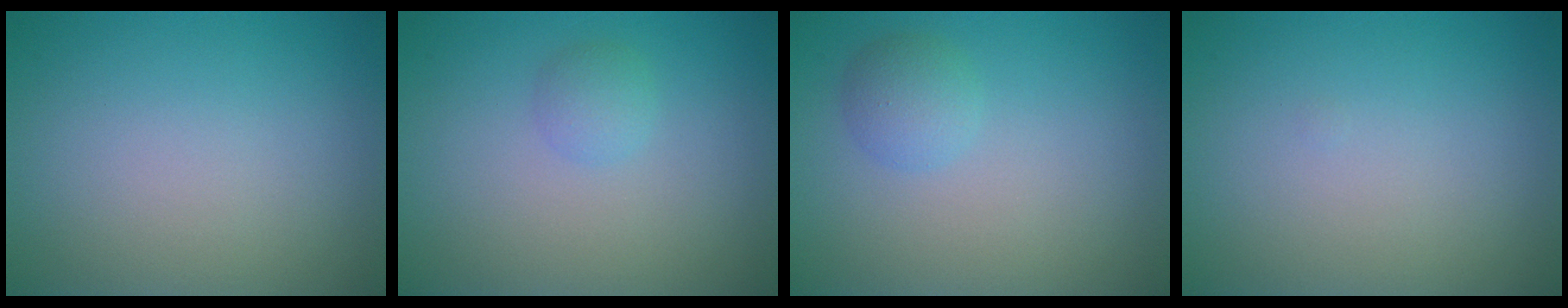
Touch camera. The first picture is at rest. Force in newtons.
{"total": 1.3, "press": 1.3, "slide": 0.0}
{"total": 1.9, "press": 1.9, "slide": 0.1}
{"total": 0.0}